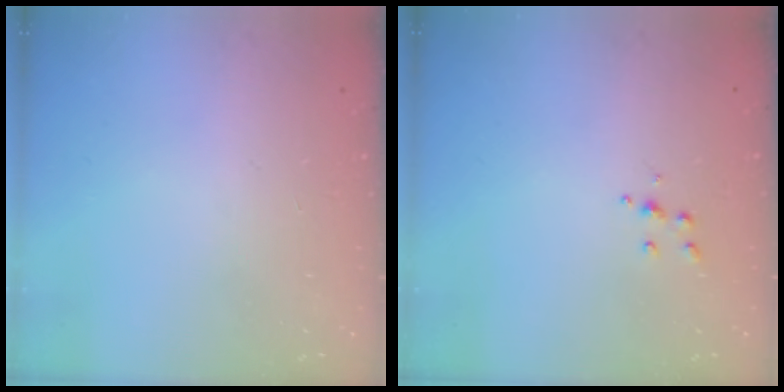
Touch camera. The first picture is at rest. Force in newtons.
{"total": 3.6, "press": 3.6, "slide": 0.3}